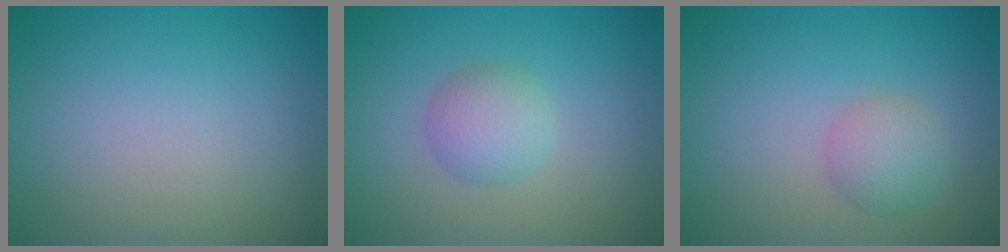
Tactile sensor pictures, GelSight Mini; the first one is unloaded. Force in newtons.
{"total": 2.7, "press": 2.7, "slide": 0.0}
{"total": 2.5, "press": 2.5, "slide": 0.0}